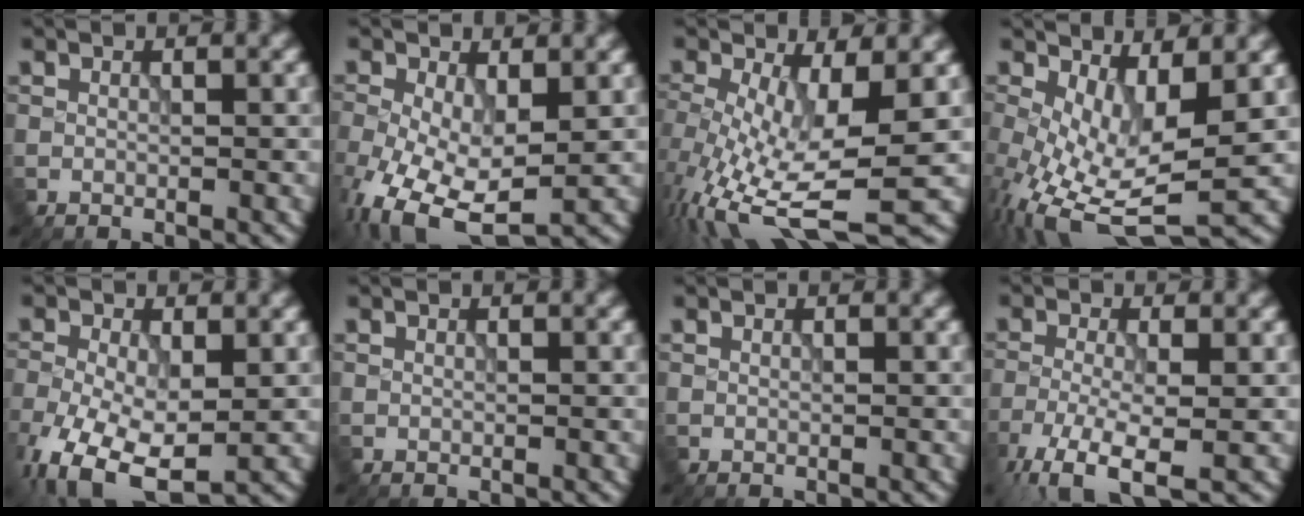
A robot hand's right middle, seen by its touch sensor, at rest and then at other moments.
{"total": 9.9, "force": [-3.2, 5.0, 7.9], "torque": [-0.175, -0.035, -0.051]}
{"total": 10.0, "force": [-2.5, 3.6, 9.0], "torque": [-0.179, -0.026, -0.040]}
{"total": 8.8, "force": [-1.3, 3.6, 8.0], "torque": [-0.169, -0.032, -0.014]}
{"total": 10.2, "force": [-4.2, 5.4, 7.6], "torque": [-0.168, -0.046, -0.062]}
{"total": 0.0}
{"total": 0.0}
{"total": 6.9, "force": [-4.4, 2.0, 5.0], "torque": [-0.106, -0.020, -0.087]}